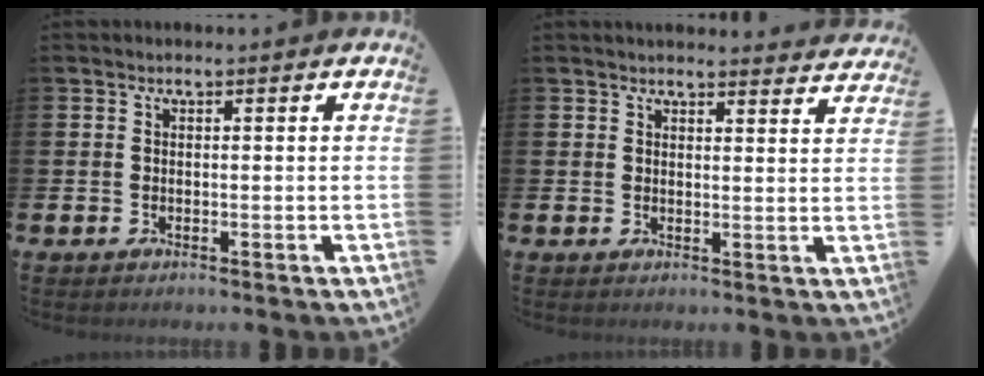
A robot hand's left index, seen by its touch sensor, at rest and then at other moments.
{"total": 2.6, "force": [2.6, 0.2, 0.0], "torque": [0.001, -0.020, 0.046]}